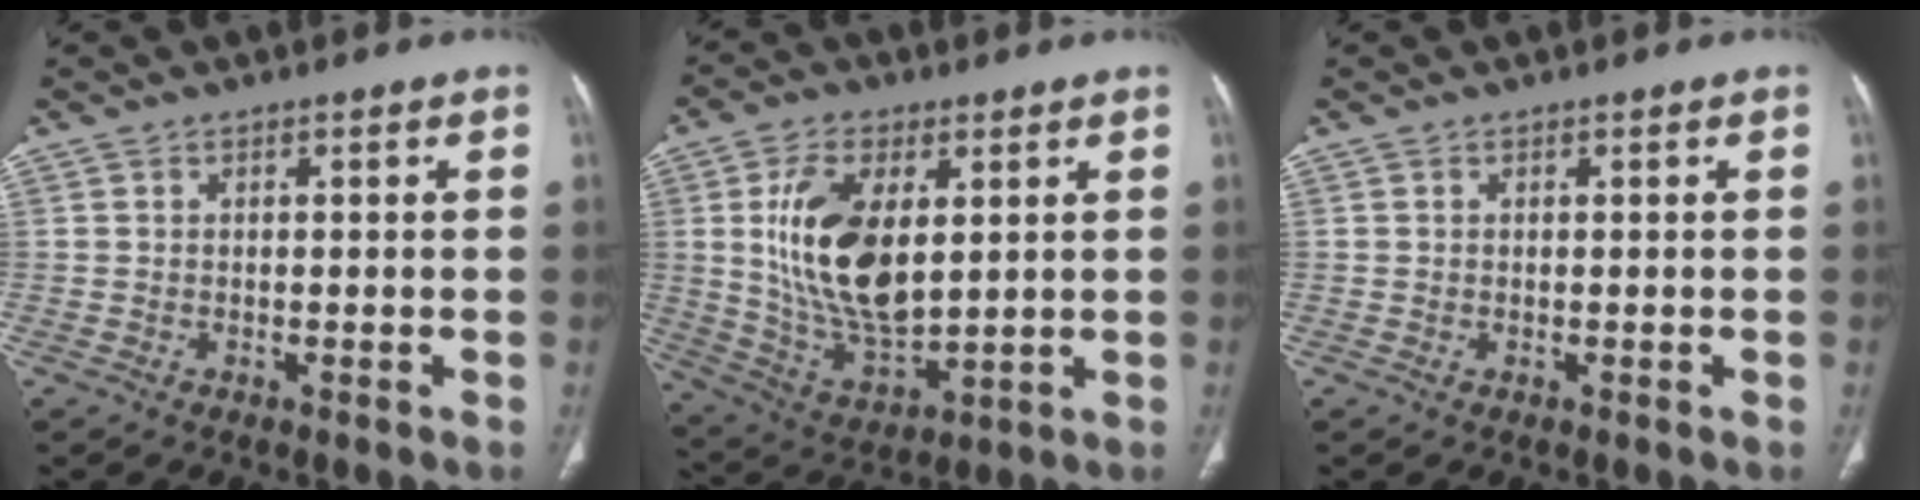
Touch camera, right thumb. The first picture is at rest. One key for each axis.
{"total": 16.8, "fx": 3.4, "fy": 8.9, "fz": 13.8, "tx": -0.249, "ty": -0.020, "tz": 0.075}
{"total": 0.0}